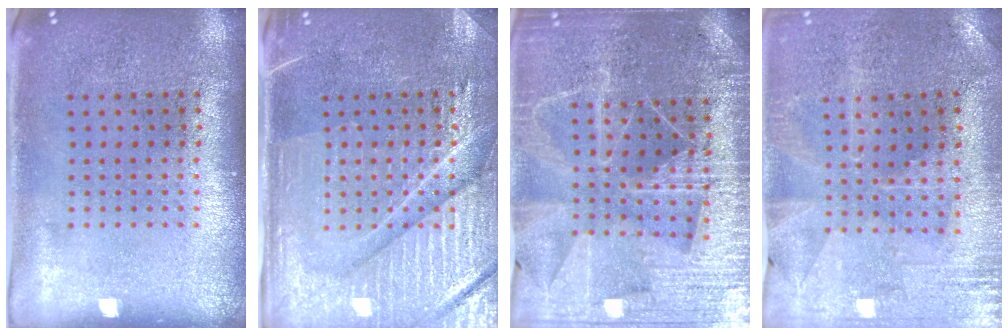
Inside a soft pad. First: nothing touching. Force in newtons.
{"total": 4.5, "press": 4.3, "slide": 1.3}
{"total": 4.9, "press": 4.5, "slide": 2.0}
{"total": 0.7, "press": 0.6, "slide": 0.3}